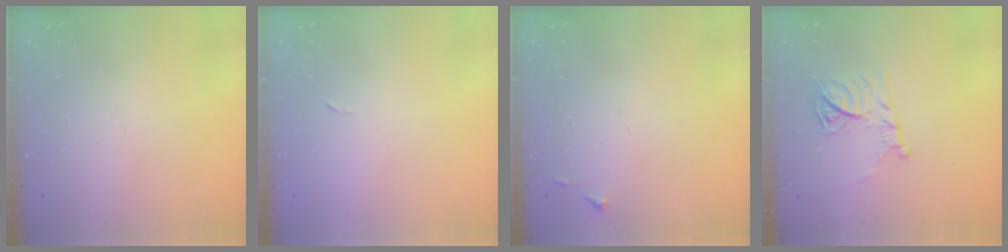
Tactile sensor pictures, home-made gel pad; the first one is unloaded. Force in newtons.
{"total": 2.3, "press": 2.3, "slide": 0.4}
{"total": 4.3, "press": 4.2, "slide": 0.7}
{"total": 11.7, "press": 11.7, "slide": 0.4}